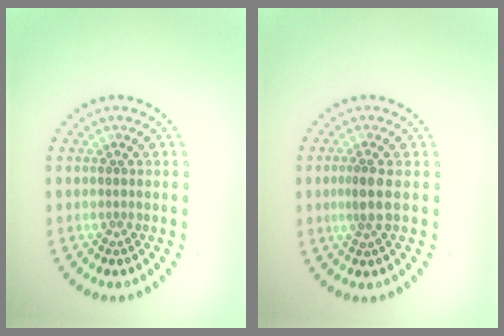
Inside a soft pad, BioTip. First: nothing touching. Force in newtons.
{"total": 2.1, "press": 1.6, "slide": 1.4}